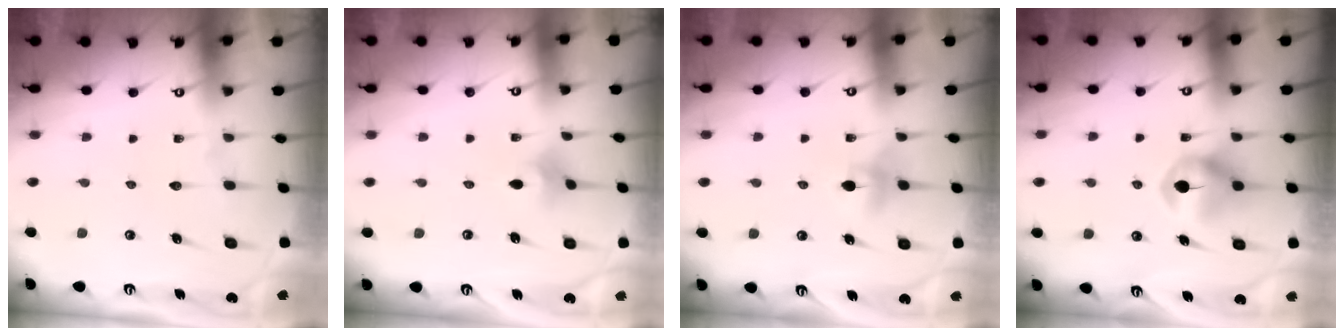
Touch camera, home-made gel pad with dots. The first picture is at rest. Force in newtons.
{"total": 2.8, "press": 2.7, "slide": 0.6}
{"total": 4.0, "press": 3.9, "slide": 0.8}
{"total": 7.1, "press": 7.1, "slide": 0.4}